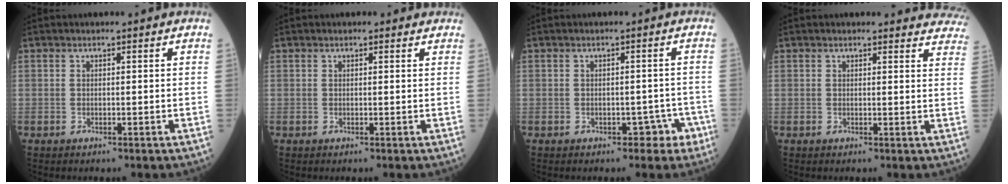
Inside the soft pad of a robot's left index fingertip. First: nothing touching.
{"total": 0.9, "force": [0.6, 0.5, 0.3], "torque": [-0.005, 0.006, 0.004]}
{"total": 3.3, "force": [-1.8, 2.2, 1.7], "torque": [-0.009, 0.019, -0.017]}
{"total": 11.5, "force": [11.1, 2.5, 1.7], "torque": [0.023, -0.038, 0.085]}